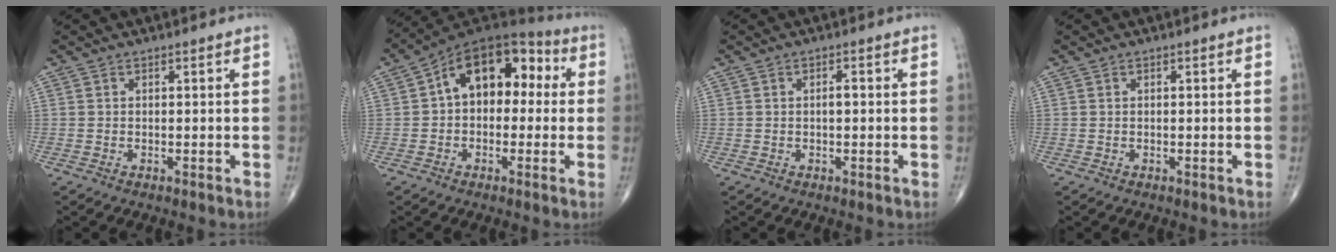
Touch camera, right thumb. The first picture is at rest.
{"total": 14.9, "force": [2.0, 9.5, 11.2], "torque": [-0.123, 0.050, 0.016]}
{"total": 1.2, "force": [-0.1, 0.5, 1.0], "torque": [-0.014, 0.002, -0.004]}
{"total": 0.0}